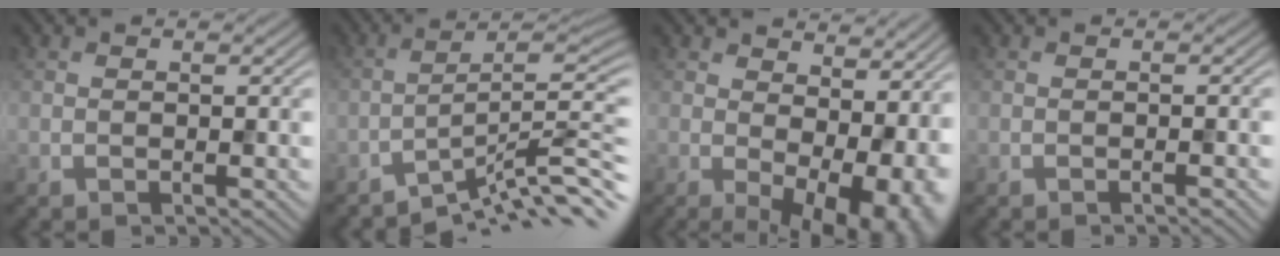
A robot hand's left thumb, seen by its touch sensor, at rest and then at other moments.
{"total": 9.9, "force": [-6.5, 1.5, 7.3], "torque": [-0.101, 0.005, -0.112]}
{"total": 12.8, "force": [0.9, 7.4, 10.5], "torque": [-0.128, -0.027, 0.055]}
{"total": 0.6, "force": [-0.5, 0.0, 0.4], "torque": [-0.004, 0.002, -0.010]}